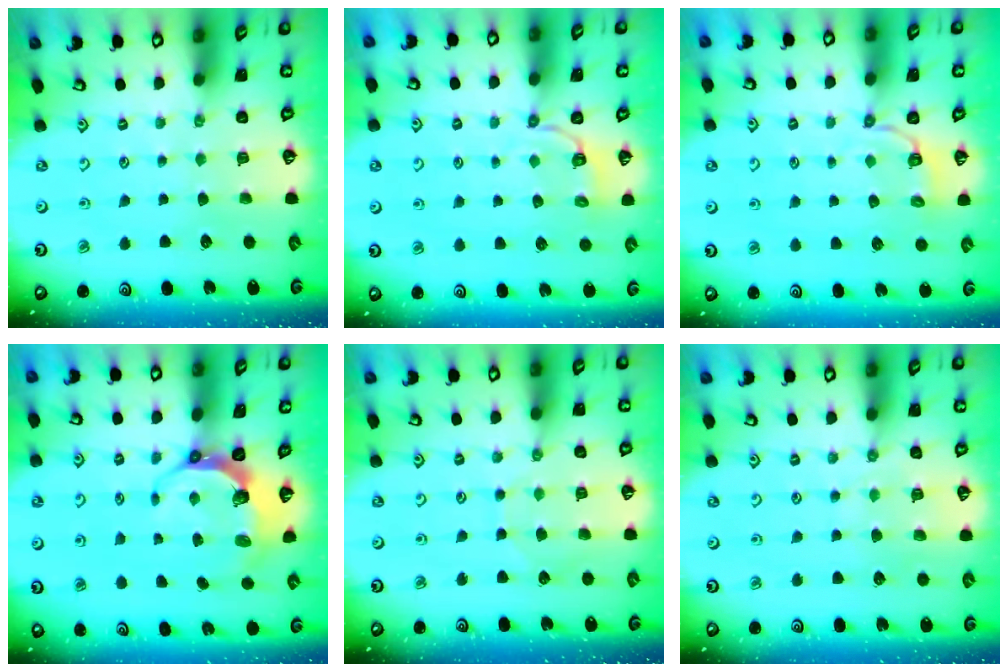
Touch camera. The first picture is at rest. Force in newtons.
{"total": 3.3, "press": 1.8, "slide": 2.7}
{"total": 3.3, "press": 1.8, "slide": 2.7}
{"total": 8.1, "press": 6.8, "slide": 4.4}
{"total": 5.5, "press": 5.5, "slide": 0.5}
{"total": 5.8, "press": 5.7, "slide": 0.8}